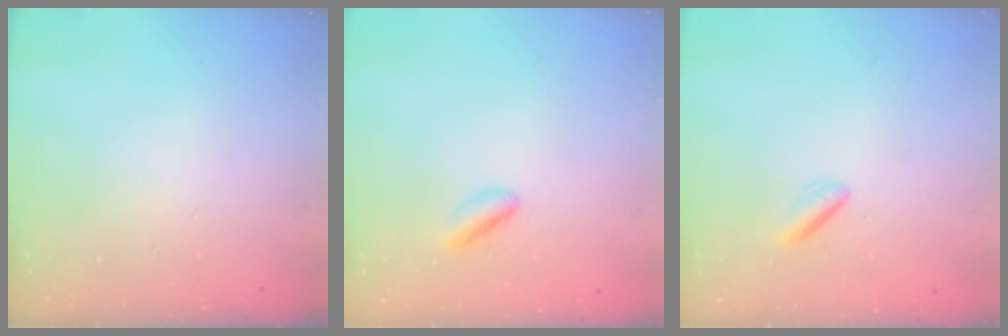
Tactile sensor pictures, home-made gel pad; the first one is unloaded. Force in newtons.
{"total": 3.0, "press": 2.8, "slide": 1.2}
{"total": 1.2, "press": 0.8, "slide": 0.8}